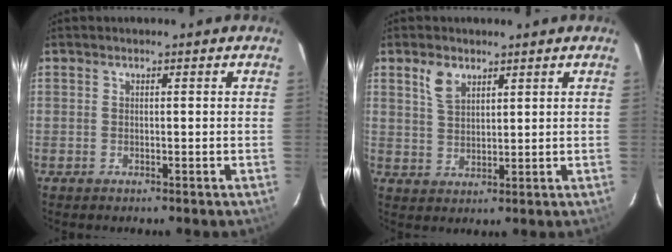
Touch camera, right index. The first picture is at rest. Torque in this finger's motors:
{"motor_torque": [0.05, 0.04, 0.07, 0.04]}